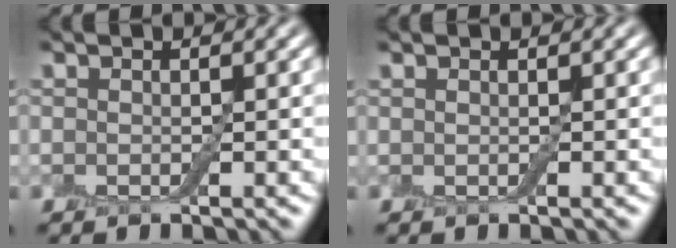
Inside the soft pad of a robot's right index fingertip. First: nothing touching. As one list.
[{"total": 0.0}]